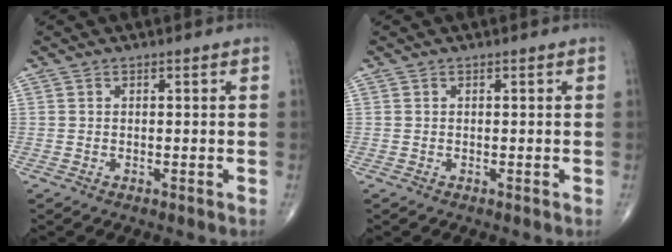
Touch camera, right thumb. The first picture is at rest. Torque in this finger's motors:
{"motor_torque": [0.02, 0.02, 0.00, 0.00, 0.00]}